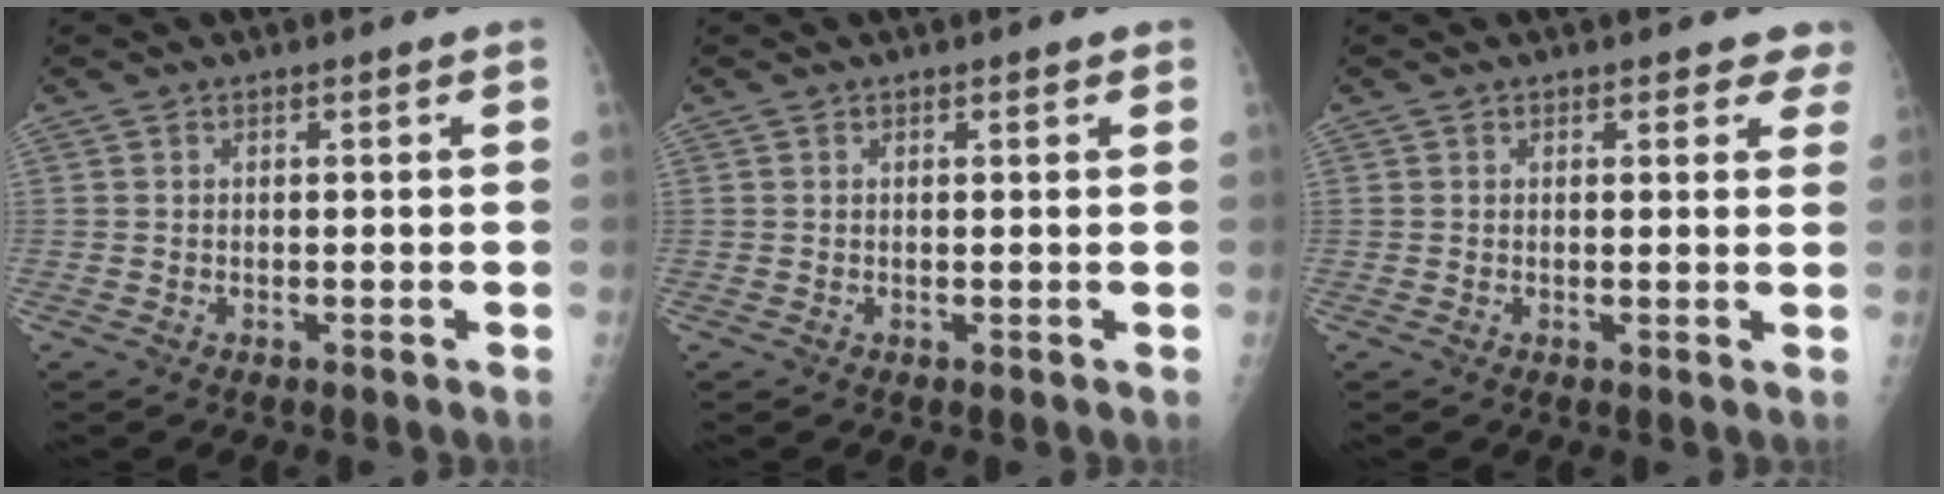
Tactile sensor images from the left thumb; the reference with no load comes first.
{"total": 0.7, "force": [0.4, 0.2, 0.5], "torque": [-0.005, 0.000, 0.004]}
{"total": 3.3, "force": [2.7, 1.6, 0.7], "torque": [0.027, -0.012, 0.015]}